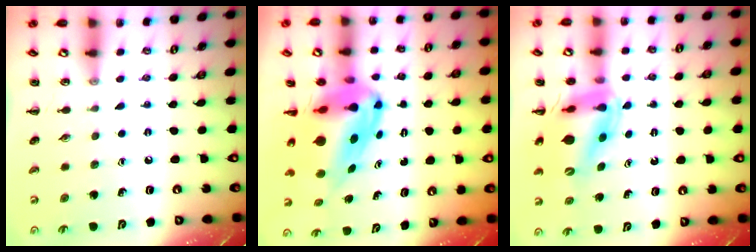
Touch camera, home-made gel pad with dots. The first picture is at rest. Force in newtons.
{"total": 10.8, "press": 10.3, "slide": 3.2}
{"total": 14.0, "press": 13.5, "slide": 4.0}